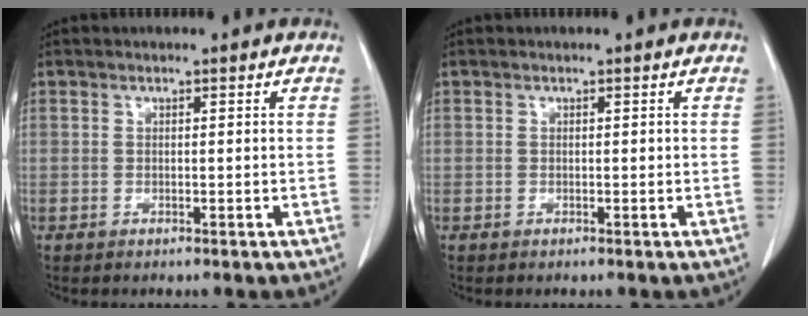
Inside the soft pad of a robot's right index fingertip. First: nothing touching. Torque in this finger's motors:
{"motor_torque": [0.07, -0.04, 0.00, 0.00]}